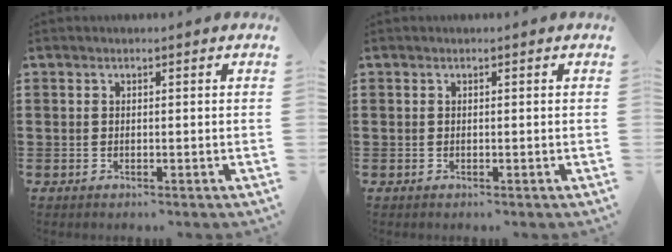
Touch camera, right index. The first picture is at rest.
{"total": 0.0}